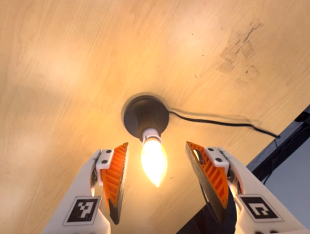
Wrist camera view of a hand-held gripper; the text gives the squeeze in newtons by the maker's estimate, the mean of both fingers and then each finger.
{"total": 0.0}